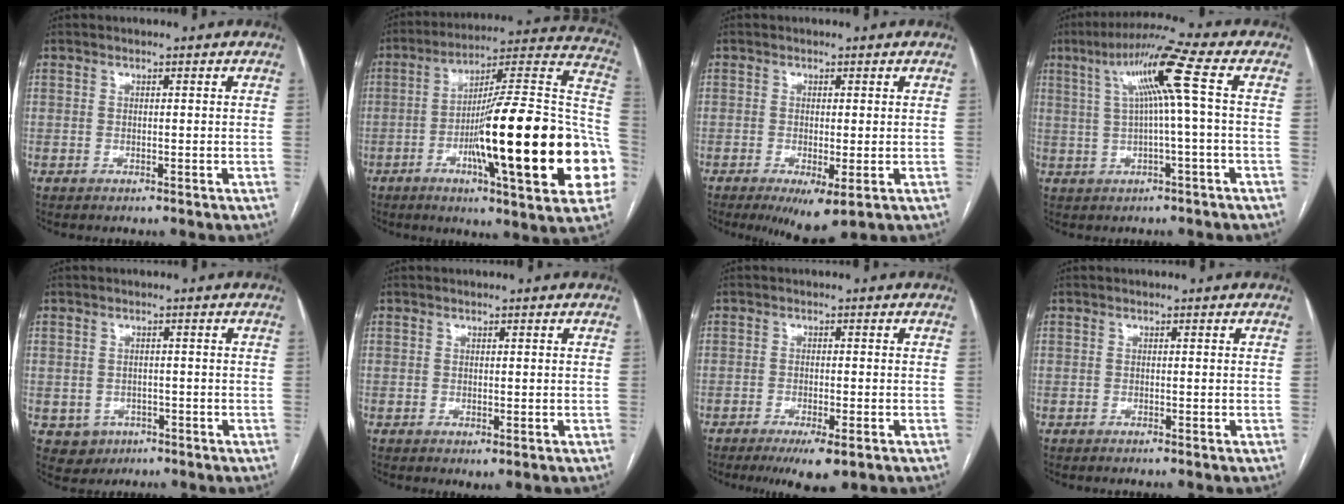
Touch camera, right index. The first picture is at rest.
{"total": 29.6, "force": [-7.4, 3.0, 28.5], "torque": [-0.344, 0.001, -0.117]}
{"total": 5.6, "force": [-2.5, 1.3, 4.9], "torque": [-0.071, -0.014, -0.032]}
{"total": 9.3, "force": [1.9, -1.3, 9.0], "torque": [-0.158, 0.028, 0.039]}
{"total": 3.6, "force": [-1.4, 3.3, 0.4], "torque": [0.001, 0.009, -0.013]}
{"total": 1.2, "force": [-0.3, 0.5, 1.0], "torque": [-0.016, -0.004, 0.000]}
{"total": 5.9, "force": [-3.7, 1.0, 4.5], "torque": [-0.068, -0.013, -0.053]}
{"total": 0.8, "force": [-0.6, -0.1, 0.5], "torque": [-0.008, 0.000, -0.011]}